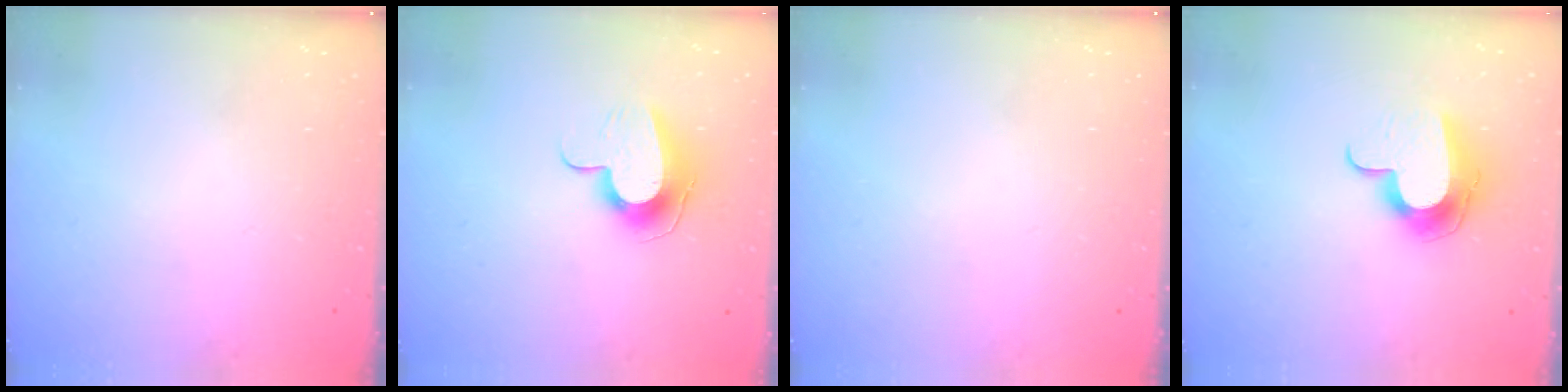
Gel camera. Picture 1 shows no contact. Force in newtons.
{"total": 9.6, "press": 9.6, "slide": 0.1}
{"total": 0.0}
{"total": 11.5, "press": 11.5, "slide": 0.7}